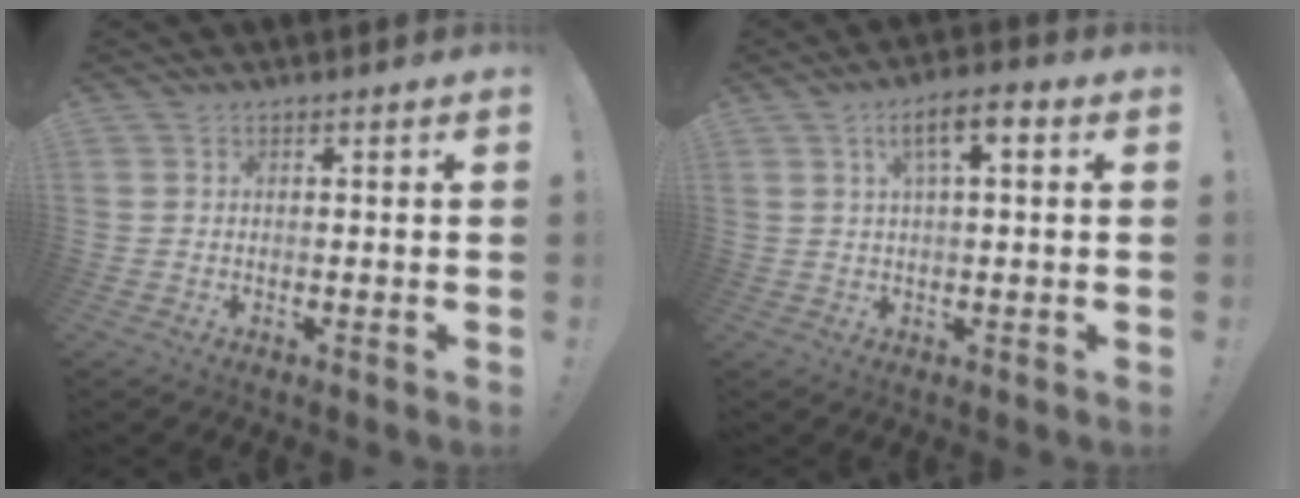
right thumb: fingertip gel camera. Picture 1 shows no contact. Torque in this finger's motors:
{"motor_torque": [0.09, 0.09, 0.34, 0.49, 0.22]}